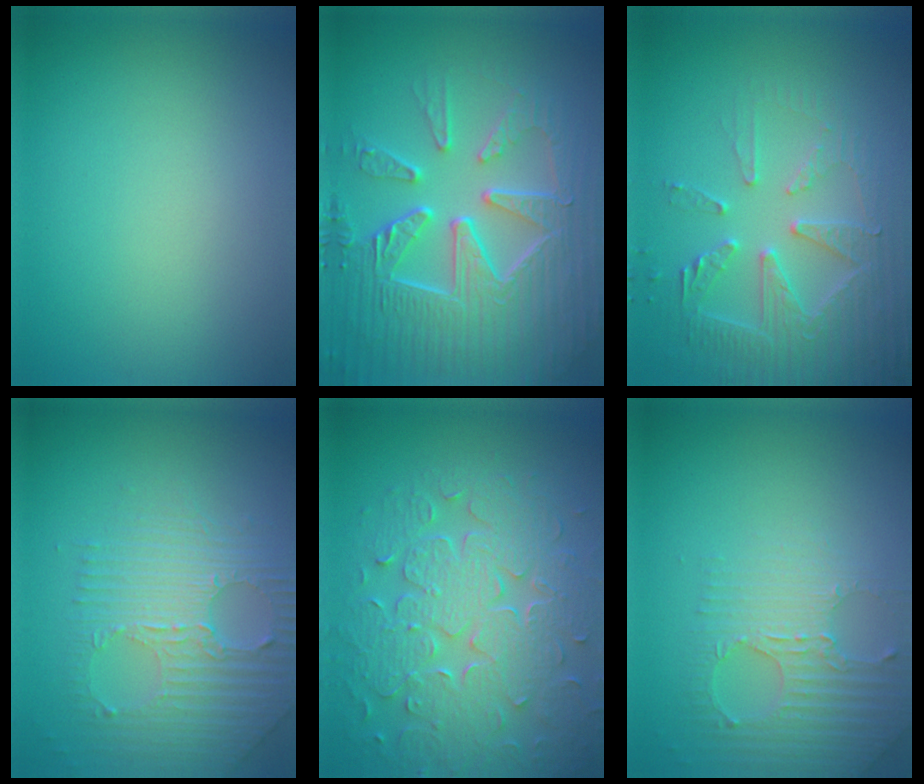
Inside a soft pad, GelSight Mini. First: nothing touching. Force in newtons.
{"total": 10.0, "press": 6.8, "slide": 7.3}
{"total": 4.5, "press": 4.4, "slide": 0.7}
{"total": 7.1, "press": 4.7, "slide": 5.3}
{"total": 8.7, "press": 6.3, "slide": 6.0}
{"total": 2.8, "press": 2.7, "slide": 0.9}